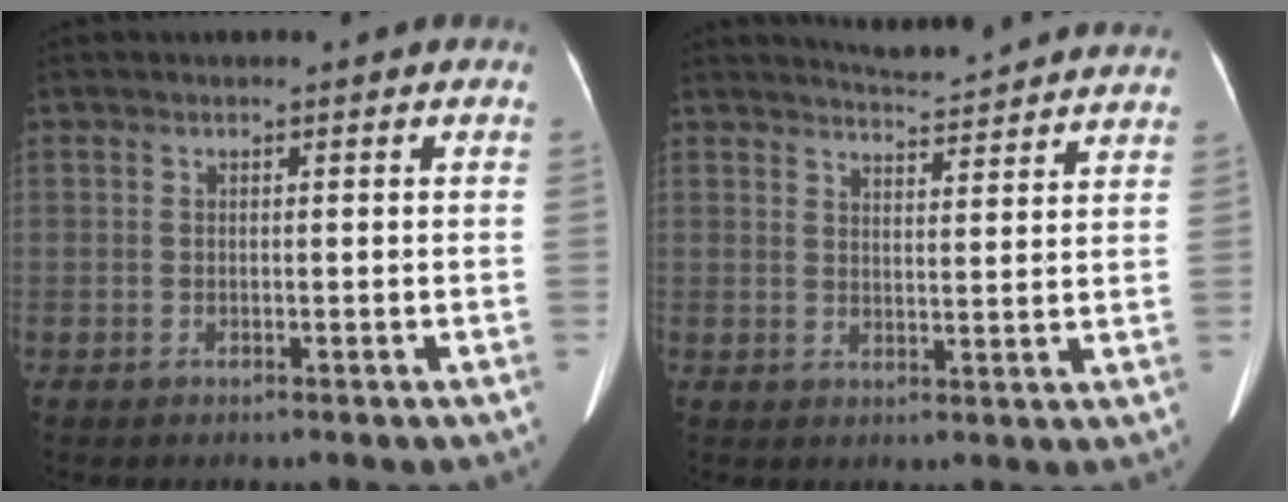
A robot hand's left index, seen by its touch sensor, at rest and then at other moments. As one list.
[{"total": 11.3, "force": [11.1, 0.3, 2.3], "torque": [-0.035, -0.004, 0.130]}]